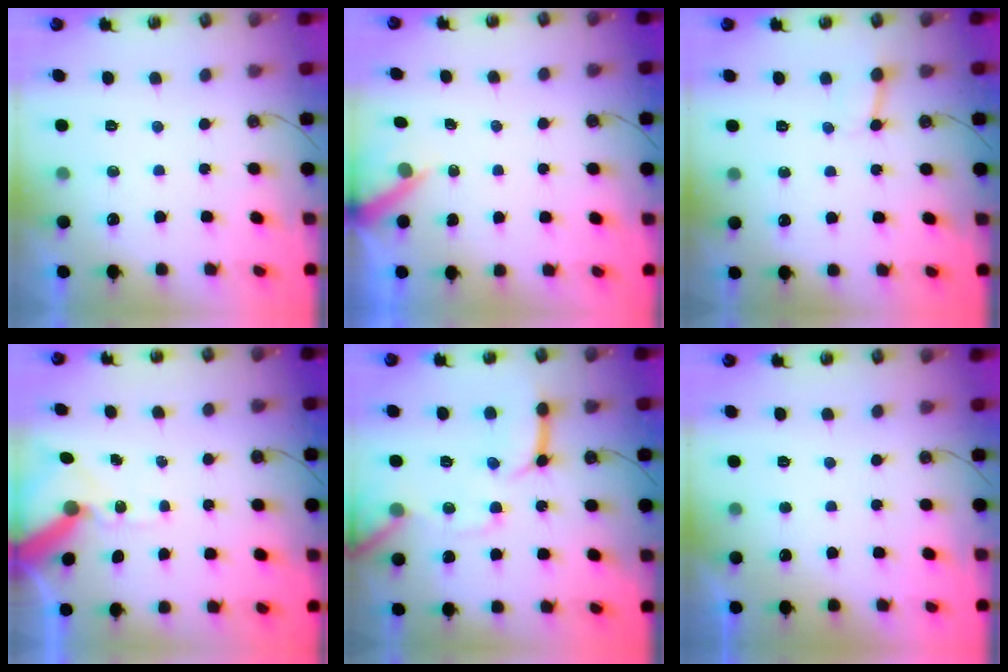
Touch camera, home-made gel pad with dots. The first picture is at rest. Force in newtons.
{"total": 4.6, "press": 4.6, "slide": 0.4}
{"total": 6.1, "press": 6.1, "slide": 0.5}
{"total": 10.3, "press": 10.2, "slide": 1.4}
{"total": 15.1, "press": 15.0, "slide": 1.9}
{"total": 0.0}